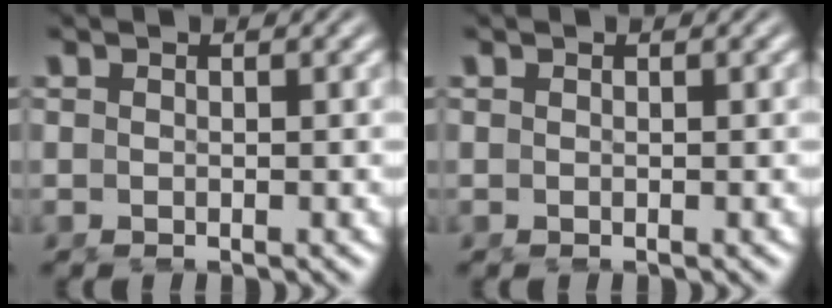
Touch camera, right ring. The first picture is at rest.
{"total": 0.0}